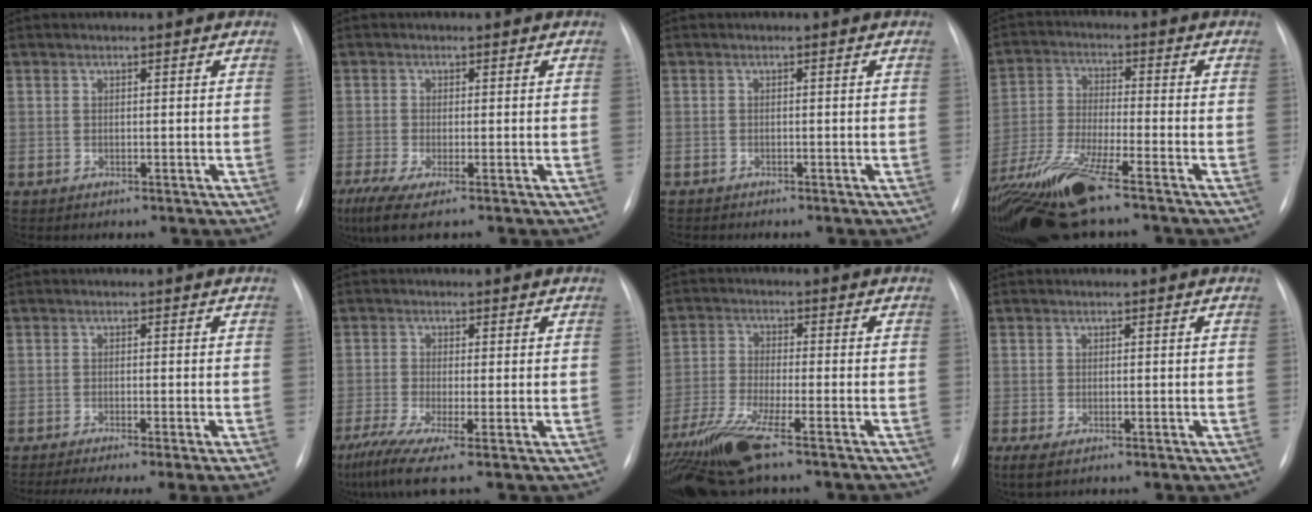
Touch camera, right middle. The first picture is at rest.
{"total": 6.4, "force": [-4.3, 0.7, 4.8], "torque": [-0.088, -0.021, -0.080]}
{"total": 1.2, "force": [-1.1, 0.2, 0.4], "torque": [-0.008, -0.003, -0.016]}
{"total": 15.6, "force": [-11.0, 2.0, 10.9], "torque": [-0.244, -0.032, -0.208]}
{"total": 9.4, "force": [-7.7, -1.0, 5.4], "torque": [-0.059, -0.021, -0.112]}
{"total": 7.8, "force": [-5.4, -0.4, 5.6], "torque": [-0.100, -0.030, -0.097]}
{"total": 12.8, "force": [-9.4, 0.6, 8.6], "torque": [-0.172, -0.033, -0.168]}
{"total": 3.9, "force": [-2.7, 1.0, 2.6], "torque": [-0.052, -0.015, -0.040]}